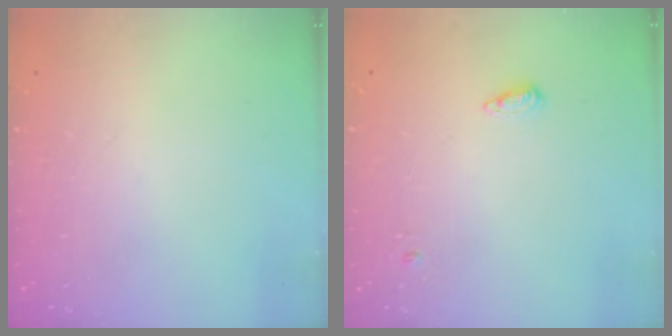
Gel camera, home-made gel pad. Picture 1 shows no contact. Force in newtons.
{"total": 4.2, "press": 4.1, "slide": 0.8}